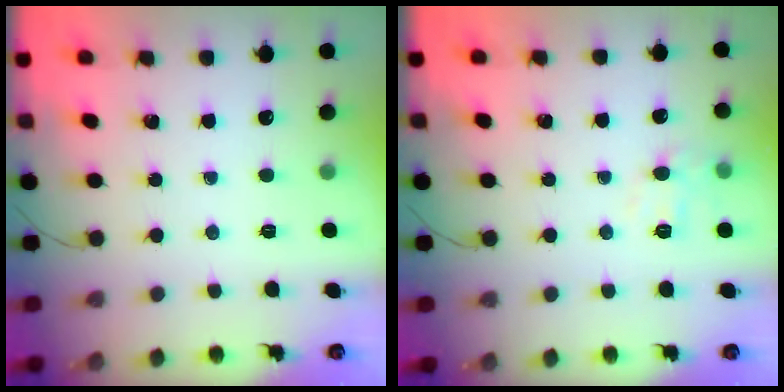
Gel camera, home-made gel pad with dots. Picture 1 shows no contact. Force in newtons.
{"total": 7.7, "press": 7.5, "slide": 1.4}